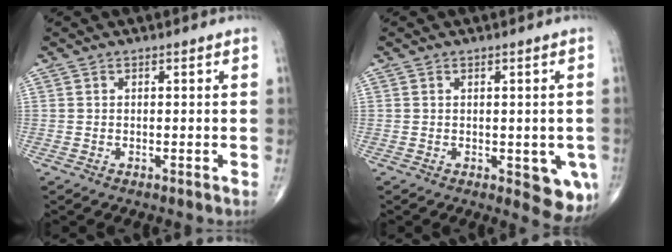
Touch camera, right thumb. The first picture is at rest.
{"total": 6.6, "force": [-1.7, 2.9, 5.7], "torque": [-0.039, -0.010, -0.014]}